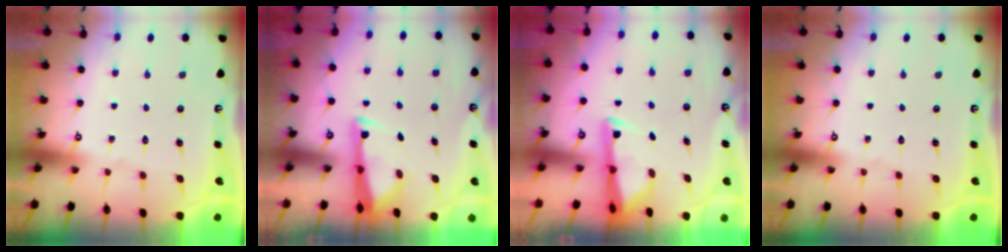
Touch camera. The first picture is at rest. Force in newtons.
{"total": 3.4, "press": 3.3, "slide": 1.0}
{"total": 3.0, "press": 3.0, "slide": 0.5}
{"total": 0.0}